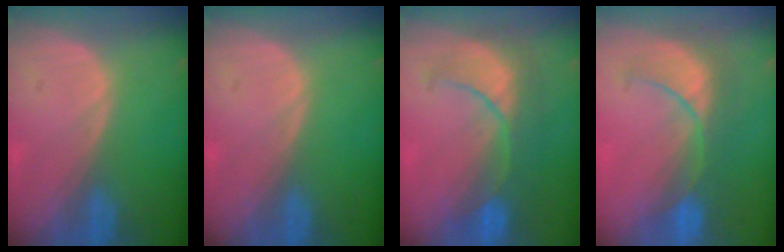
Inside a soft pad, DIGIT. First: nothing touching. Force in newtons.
{"total": 0.0}
{"total": 8.7, "press": 8.5, "slide": 2.1}
{"total": 8.1, "press": 8.0, "slide": 0.7}